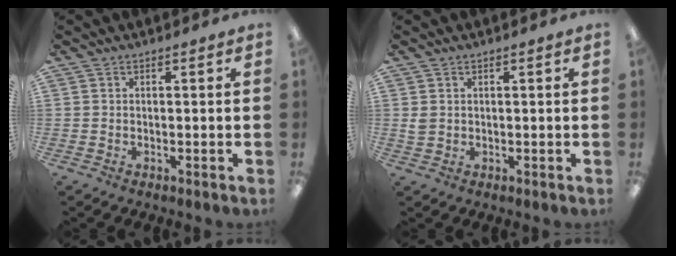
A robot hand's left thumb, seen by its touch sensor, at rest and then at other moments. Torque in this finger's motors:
{"motor_torque": [0.33, 0.23, 0.44, -0.26, 0.00]}